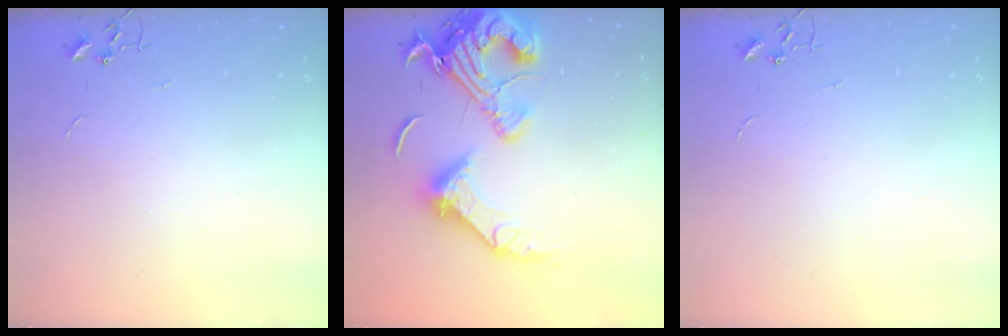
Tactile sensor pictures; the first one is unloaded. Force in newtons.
{"total": 23.0, "press": 22.9, "slide": 2.9}
{"total": 0.0}